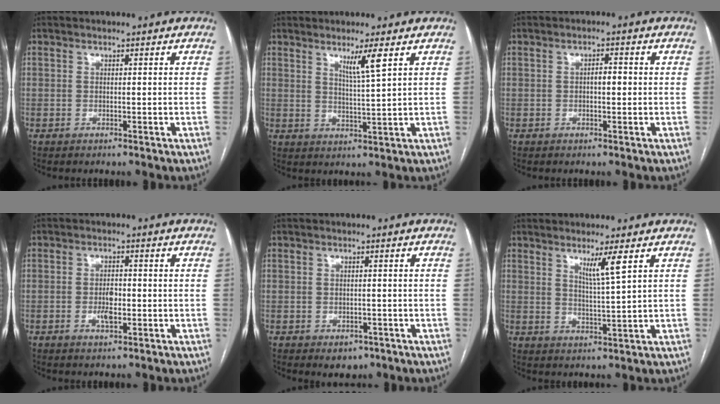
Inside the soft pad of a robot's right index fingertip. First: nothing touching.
{"total": 4.3, "force": [2.5, -0.7, 3.5], "torque": [-0.065, -0.012, 0.048]}
{"total": 1.9, "force": [-0.1, 0.7, 1.8], "torque": [-0.027, 0.006, -0.001]}
{"total": 3.0, "force": [-0.7, 1.2, 2.6], "torque": [-0.048, 0.002, -0.010]}
{"total": 2.6, "force": [-1.3, 1.9, 1.1], "torque": [-0.006, 0.001, -0.007]}
{"total": 4.2, "force": [2.4, -0.8, 3.4], "torque": [-0.062, -0.015, 0.047]}